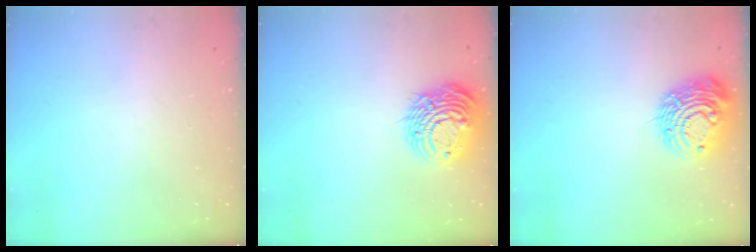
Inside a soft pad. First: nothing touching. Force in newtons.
{"total": 13.3, "press": 13.2, "slide": 0.6}
{"total": 11.9, "press": 11.8, "slide": 1.1}